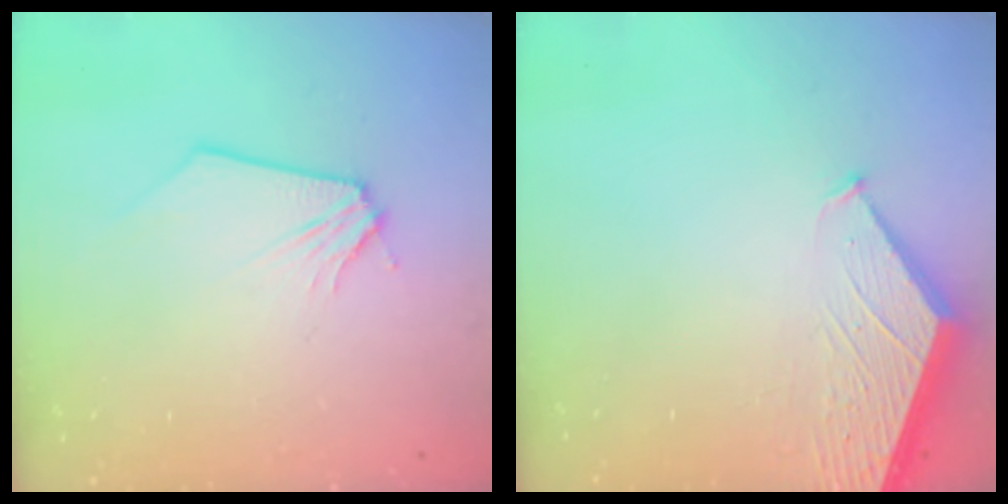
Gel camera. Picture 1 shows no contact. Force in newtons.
{"total": 1.4, "press": 1.4, "slide": 0.3}